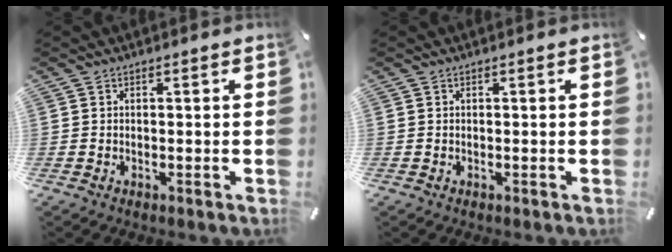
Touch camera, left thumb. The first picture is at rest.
{"total": 0.0}